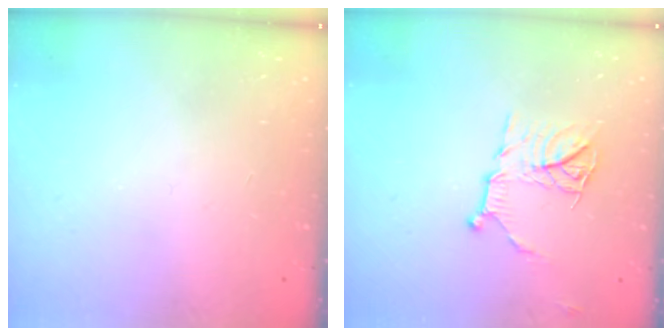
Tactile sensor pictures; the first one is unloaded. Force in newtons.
{"total": 10.8, "press": 10.8, "slide": 0.4}